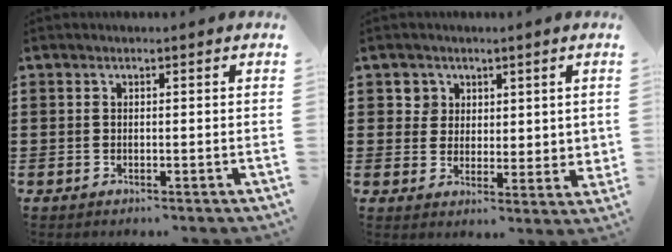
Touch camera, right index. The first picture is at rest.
{"total": 4.6, "force": [2.5, 3.8, 0.4], "torque": [-0.021, 0.009, 0.046]}